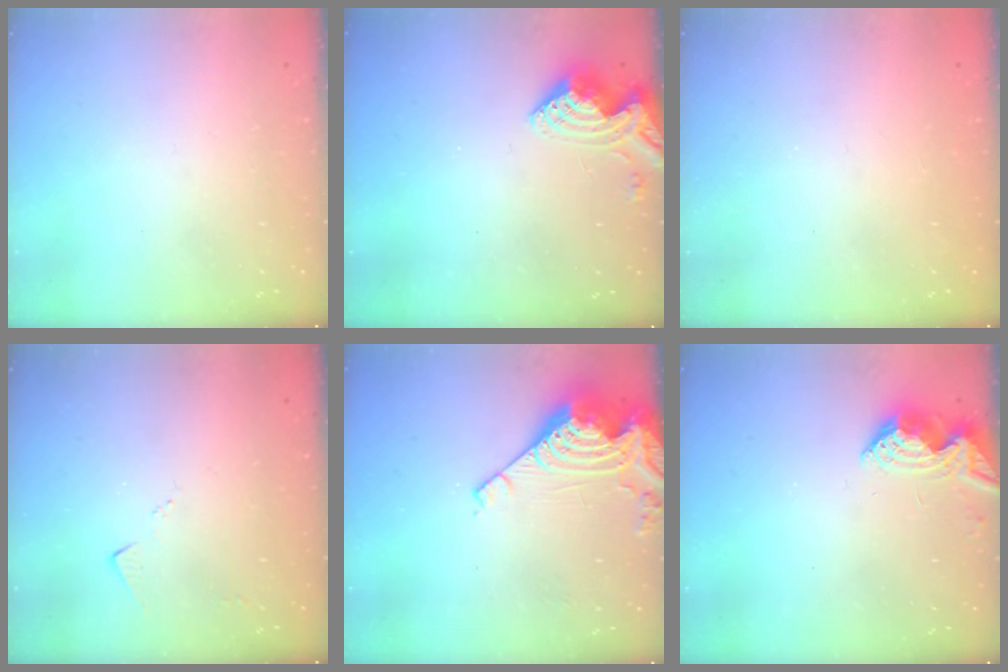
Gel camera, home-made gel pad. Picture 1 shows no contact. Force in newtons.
{"total": 8.4, "press": 8.4, "slide": 0.4}
{"total": 0.9, "press": 0.9, "slide": 0.4}
{"total": 3.5, "press": 3.5, "slide": 0.4}
{"total": 10.1, "press": 10.1, "slide": 1.1}
{"total": 8.1, "press": 8.1, "slide": 0.6}